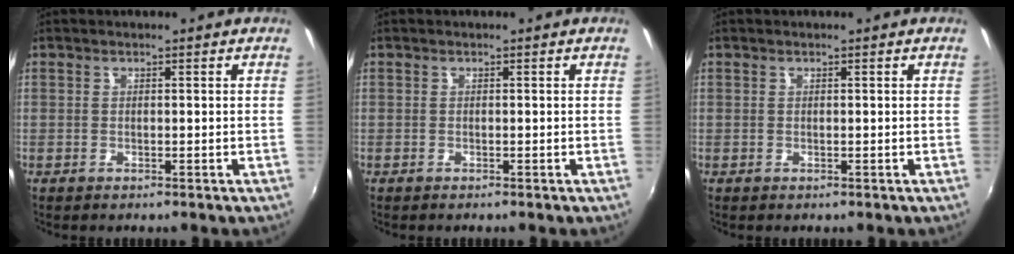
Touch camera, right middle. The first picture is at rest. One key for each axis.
{"total": 0.0}
{"total": 0.0}